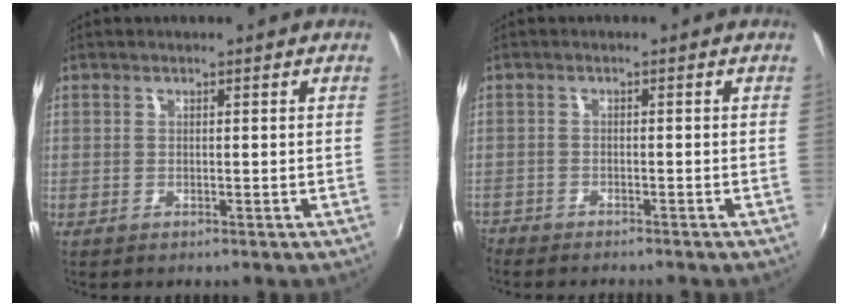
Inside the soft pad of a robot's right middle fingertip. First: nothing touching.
{"total": 3.7, "force": [-3.5, 1.0, 0.8], "torque": [-0.038, -0.017, -0.068]}